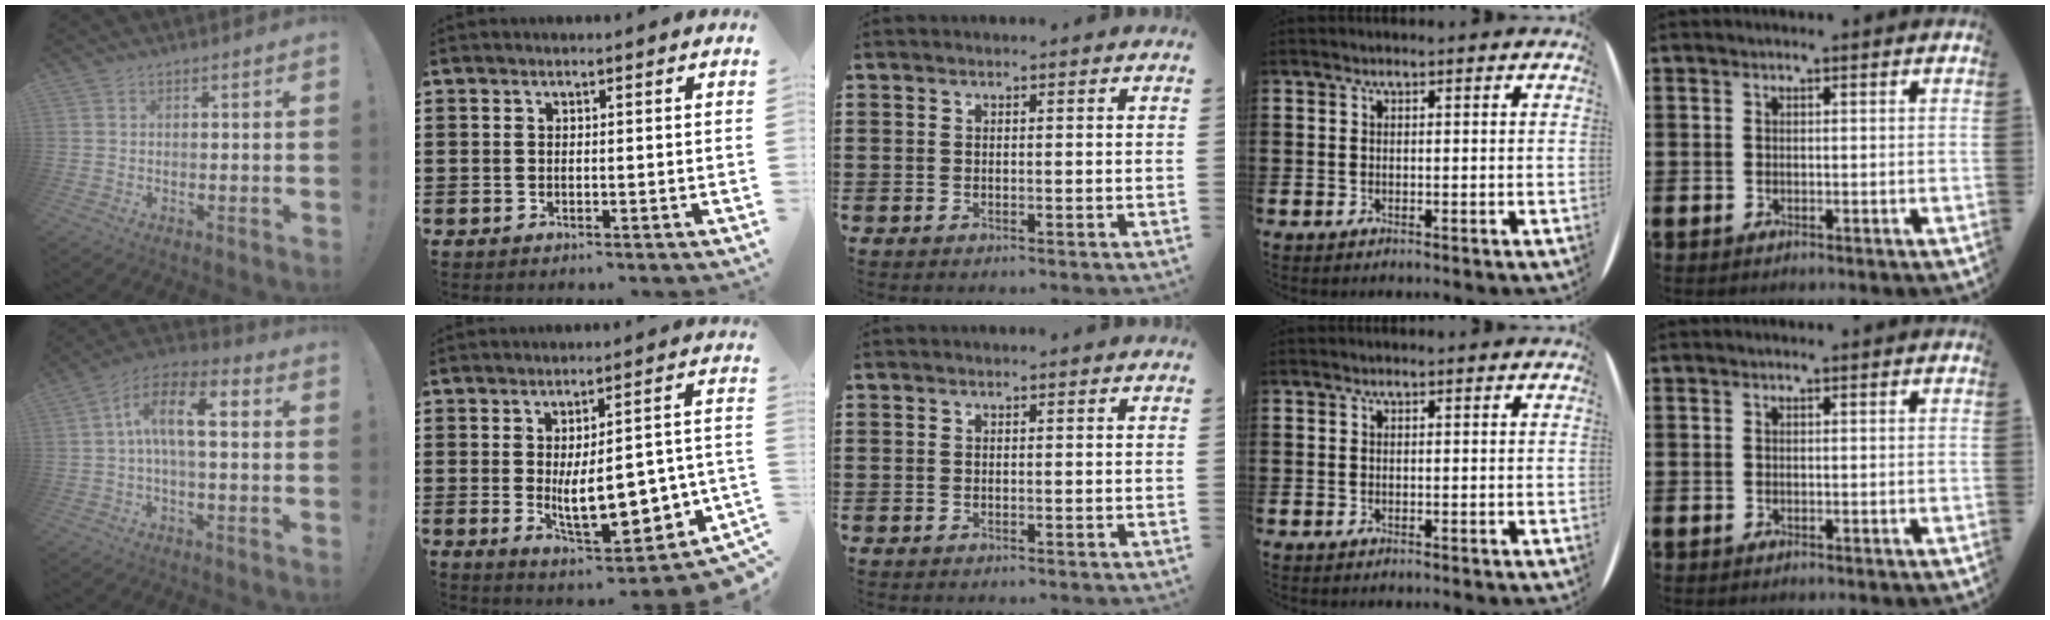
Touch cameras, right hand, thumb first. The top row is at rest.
{"thumb": {"total": 11.9, "force": [1.5, 4.9, 10.8], "torque": [-0.199, 0.007, 0.023]}, "index": {"total": 10.9, "force": [-2.4, 4.1, 9.8], "torque": [-0.145, -0.010, -0.038]}}